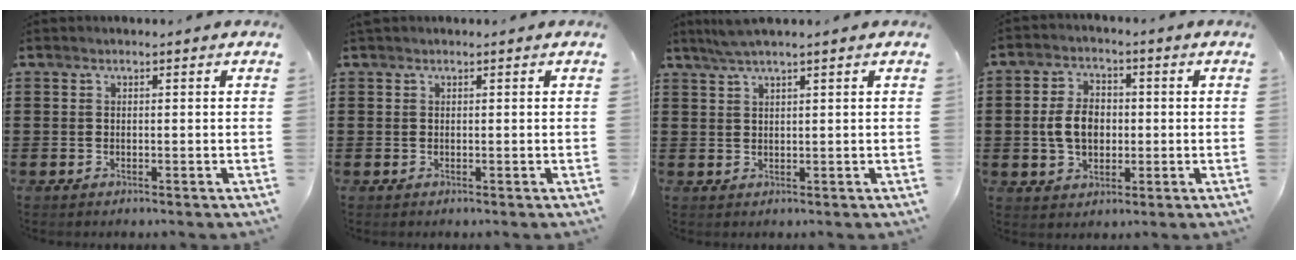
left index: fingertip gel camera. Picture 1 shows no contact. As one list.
[{"total": 0.0}, {"total": 2.5, "force": [1.8, -0.2, 1.7], "torque": [-0.034, 0.001, 0.032]}, {"total": 6.4, "force": [-0.3, 4.4, 4.7], "torque": [-0.101, 0.005, -0.013]}]